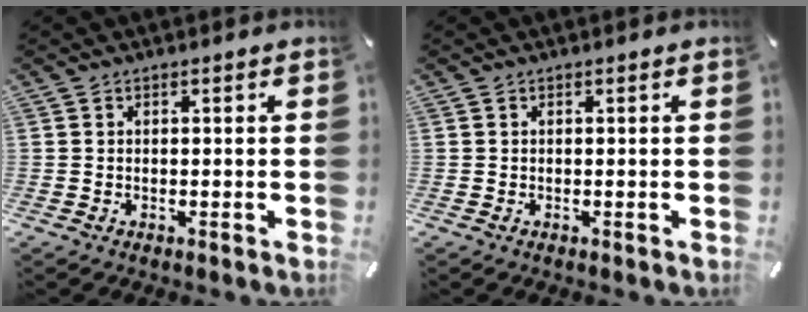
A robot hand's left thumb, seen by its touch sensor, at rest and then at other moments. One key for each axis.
{"total": 0.0}